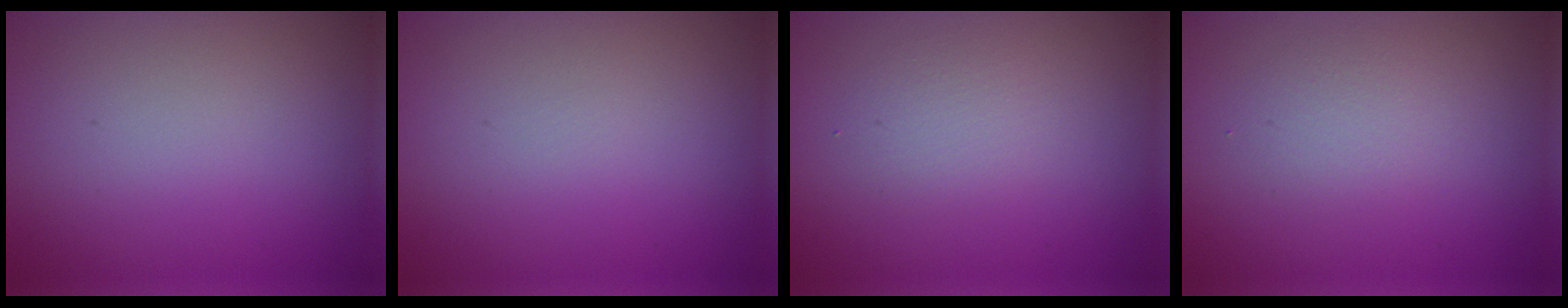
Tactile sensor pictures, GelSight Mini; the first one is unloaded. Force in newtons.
{"total": 0.0}
{"total": 1.7, "press": 1.7, "slide": 0.1}
{"total": 1.8, "press": 1.8, "slide": 0.0}